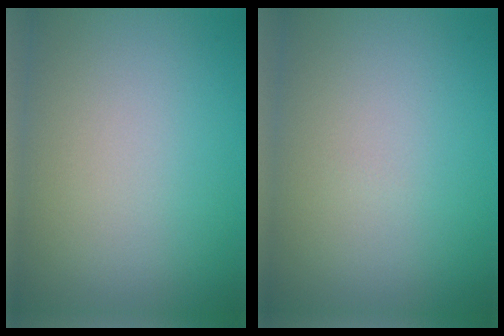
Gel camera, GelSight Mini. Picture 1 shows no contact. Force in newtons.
{"total": 0.0}